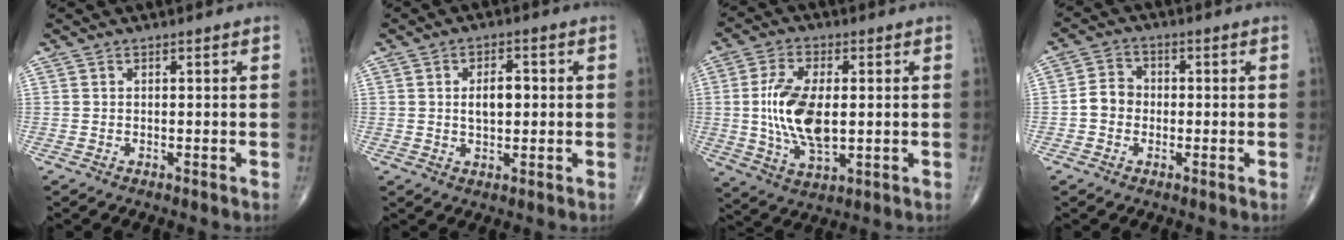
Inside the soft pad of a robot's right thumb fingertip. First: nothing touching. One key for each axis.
{"total": 5.3, "fx": 0.5, "fy": 2.9, "fz": 4.4, "tx": -0.065, "ty": 0.005, "tz": 0.009}
{"total": 13.3, "fx": 0.3, "fy": 6.7, "fz": 11.5, "tx": -0.225, "ty": -0.006, "tz": 0.011}
{"total": 4.5, "fx": -0.8, "fy": 3.9, "fz": 2.1, "tx": -0.026, "ty": 0.018, "tz": -0.024}